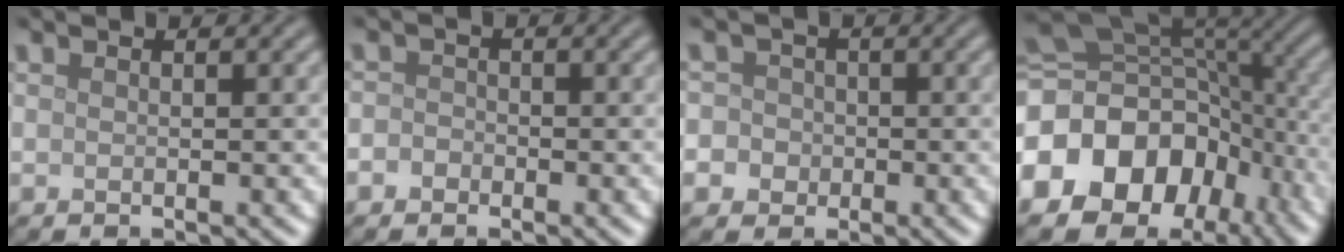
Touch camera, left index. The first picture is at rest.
{"total": 1.5, "force": [-0.6, 1.4, 0.4], "torque": [0.011, 0.004, -0.017]}
{"total": 5.1, "force": [-0.8, 4.9, 1.2], "torque": [-0.005, 0.018, -0.045]}
{"total": 16.0, "force": [-5.7, 12.2, 8.6], "torque": [-0.198, -0.019, -0.093]}